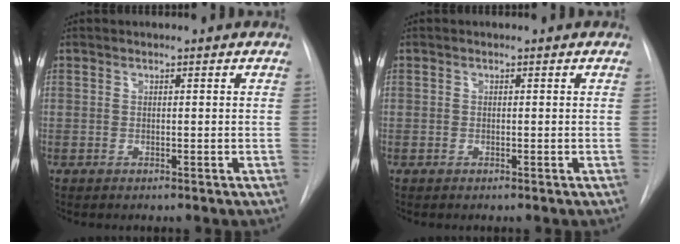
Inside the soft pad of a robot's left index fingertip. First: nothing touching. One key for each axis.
{"total": 0.0}